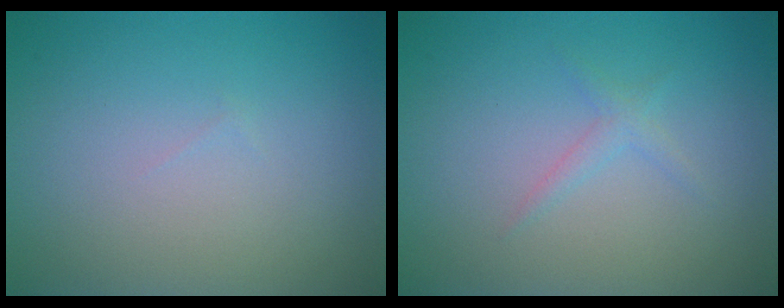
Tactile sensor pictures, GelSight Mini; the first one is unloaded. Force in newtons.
{"total": 1.1, "press": 1.1, "slide": 0.0}